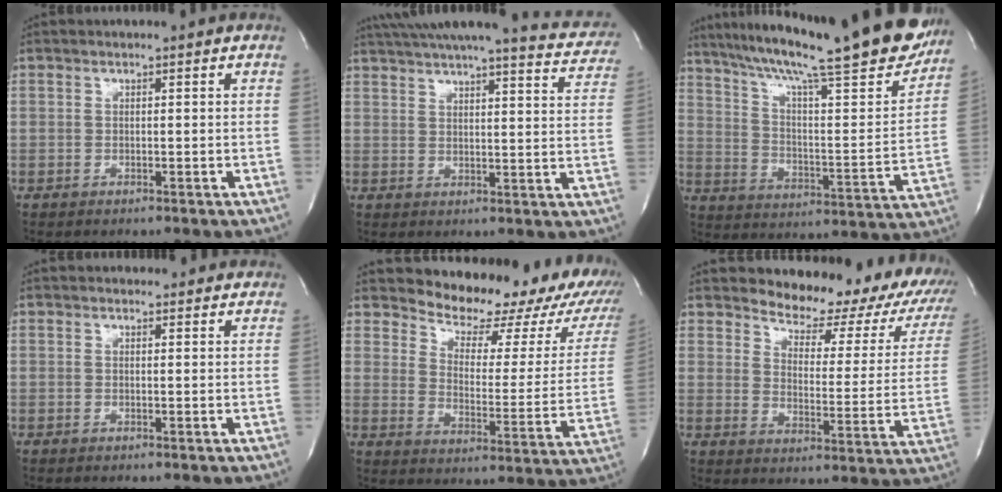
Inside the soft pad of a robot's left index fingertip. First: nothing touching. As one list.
[{"total": 21.8, "force": [19.8, 2.2, 8.8], "torque": [-0.127, -0.036, 0.238]}, {"total": 30.0, "force": [24.5, 3.7, 17.0], "torque": [-0.282, -0.032, 0.337]}, {"total": 4.2, "force": [4.0, 1.3, 0.8], "torque": [-0.012, 0.008, 0.040]}, {"total": 18.9, "force": [16.5, 6.0, 6.8], "torque": [-0.075, -0.062, 0.186]}, {"total": 16.7, "force": [13.6, 5.9, 7.7], "torque": [-0.074, -0.029, 0.148]}]